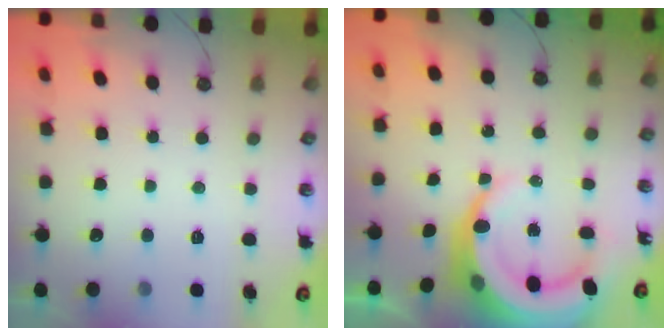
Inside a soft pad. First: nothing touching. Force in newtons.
{"total": 13.0, "press": 12.9, "slide": 1.7}